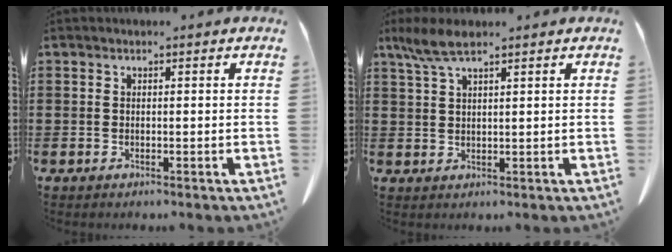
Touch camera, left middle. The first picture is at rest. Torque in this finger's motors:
{"motor_torque": [0.07, 0.08, 0.29, 0.06]}